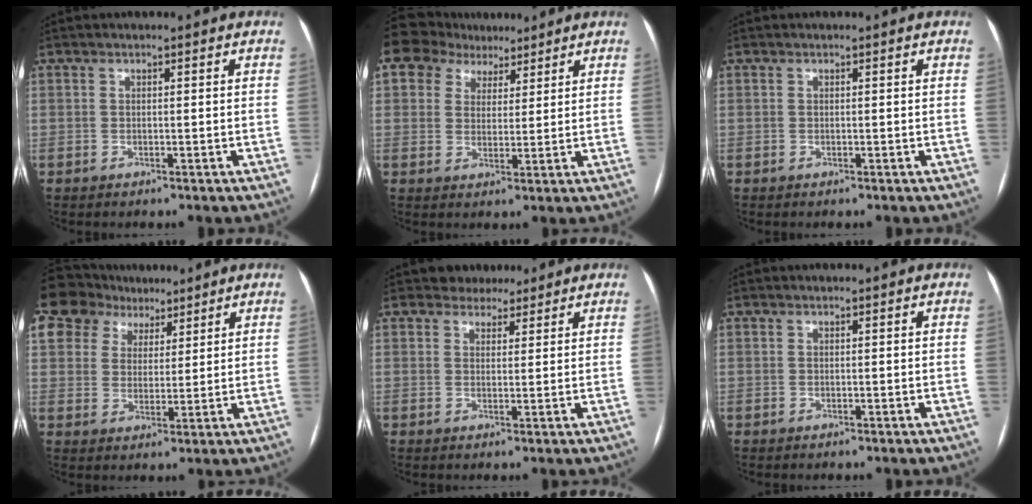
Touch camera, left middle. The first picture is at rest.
{"total": 5.9, "force": [4.6, 3.6, 0.7], "torque": [-0.001, 0.022, 0.078]}
{"total": 0.0}
{"total": 11.3, "force": [7.7, 7.6, 3.3], "torque": [-0.083, 0.043, 0.143]}
{"total": 3.3, "force": [2.8, 1.7, 0.0], "torque": [0.004, 0.005, 0.039]}
{"total": 0.0}